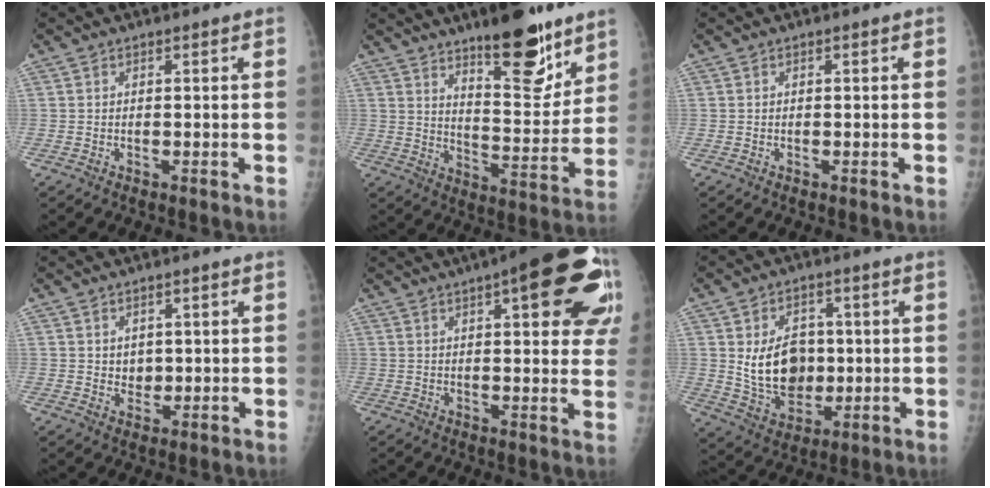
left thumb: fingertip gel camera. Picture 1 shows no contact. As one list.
[{"total": 16.3, "force": [11.1, 5.3, 10.6], "torque": [-0.110, -0.082, 0.176]}, {"total": 0.0}, {"total": 2.8, "force": [0.5, 2.3, 1.4], "torque": [-0.003, -0.006, 0.013]}, {"total": 21.8, "force": [8.9, 6.7, 18.8], "torque": [-0.209, 0.000, 0.108]}, {"total": 12.1, "force": [0.7, 9.0, 8.0], "torque": [-0.091, -0.010, 0.026]}]